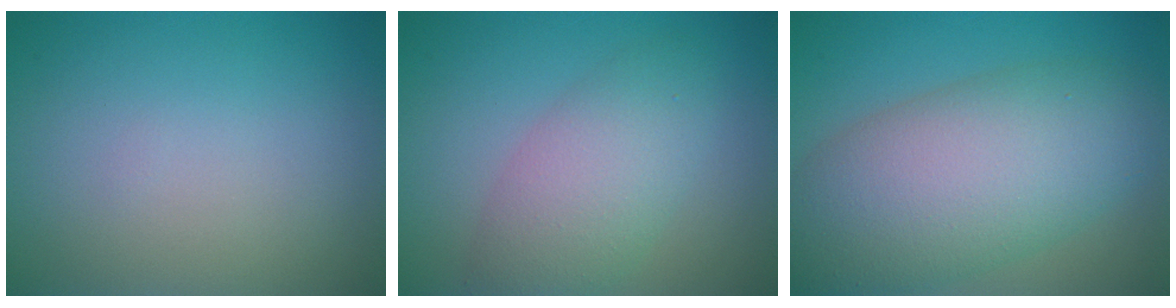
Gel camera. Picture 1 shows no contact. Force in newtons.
{"total": 4.9, "press": 4.9, "slide": 0.2}
{"total": 10.5, "press": 10.5, "slide": 0.6}